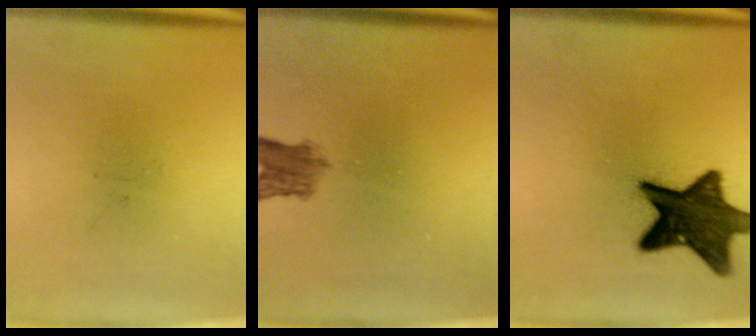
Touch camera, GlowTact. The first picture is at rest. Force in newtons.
{"total": 3.2}
{"total": 15.5}